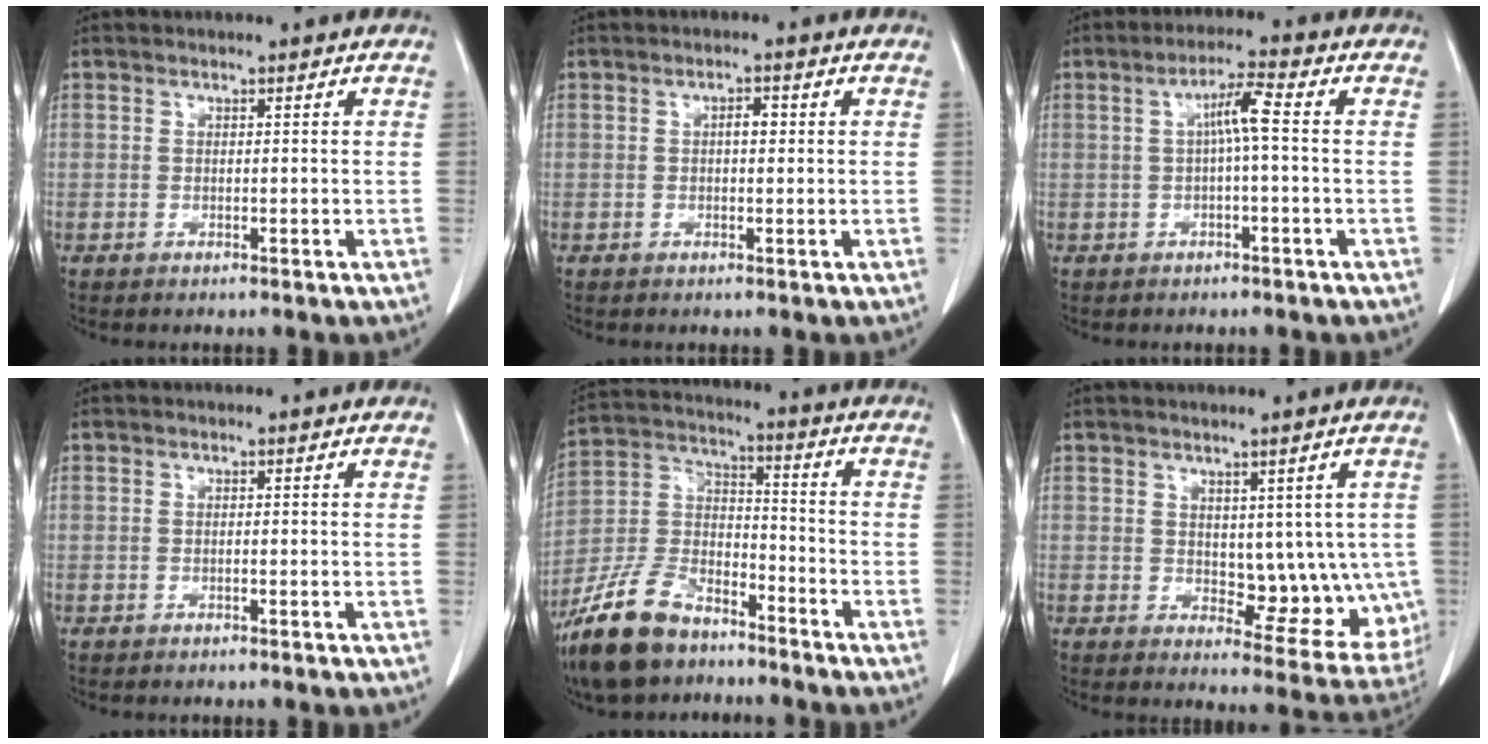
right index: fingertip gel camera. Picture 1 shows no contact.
{"total": 1.7, "force": [0.2, 0.7, 1.6], "torque": [-0.026, 0.004, 0.002]}
{"total": 4.3, "force": [0.3, 0.2, 4.3], "torque": [-0.077, 0.014, 0.006]}
{"total": 0.0}
{"total": 14.0, "force": [-10.5, 5.9, 7.1], "torque": [-0.159, 0.003, -0.202]}
{"total": 9.5, "force": [0.6, 5.4, 7.7], "torque": [-0.073, 0.000, 0.023]}